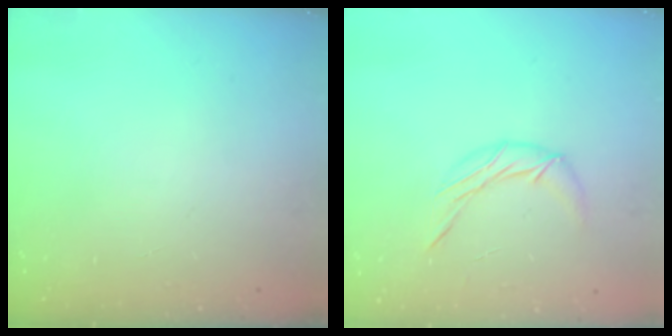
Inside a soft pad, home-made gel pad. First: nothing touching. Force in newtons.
{"total": 7.9, "press": 7.9, "slide": 0.2}